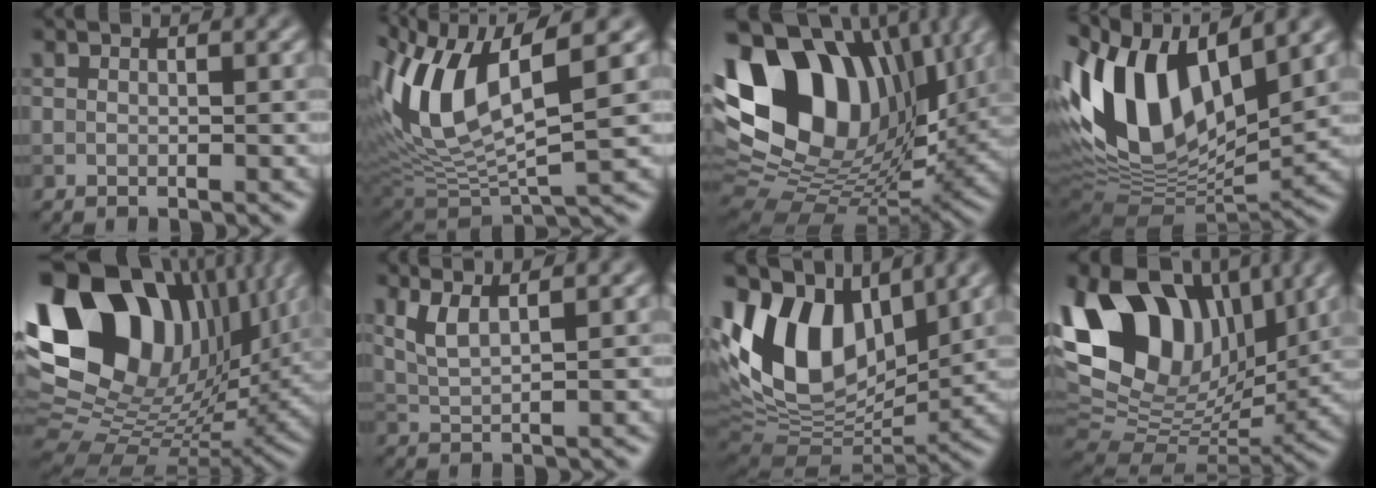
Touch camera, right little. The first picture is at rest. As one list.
[{"total": 11.4, "force": [3.1, 4.2, 10.1], "torque": [-0.216, -0.001, 0.060]}, {"total": 16.5, "force": [5.1, 11.1, 11.1], "torque": [-0.219, 0.025, 0.083]}, {"total": 14.4, "force": [3.7, 7.6, 11.6], "torque": [-0.228, 0.006, 0.063]}, {"total": 19.3, "force": [6.5, 13.1, 12.7], "torque": [-0.257, 0.021, 0.118]}, {"total": 2.6, "force": [1.4, 0.7, 2.0], "torque": [-0.043, -0.004, 0.031]}, {"total": 14.0, "force": [4.2, 8.3, 10.4], "torque": [-0.196, 0.012, 0.072]}, {"total": 16.0, "force": [6.4, 10.4, 10.3], "torque": [-0.206, 0.027, 0.117]}]